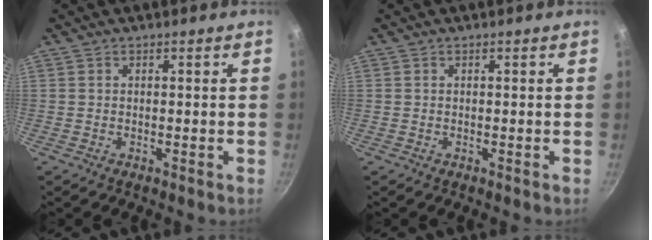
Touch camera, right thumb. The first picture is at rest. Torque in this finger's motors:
{"motor_torque": [-0.02, -0.02, 0.05, -0.04, 0.04]}